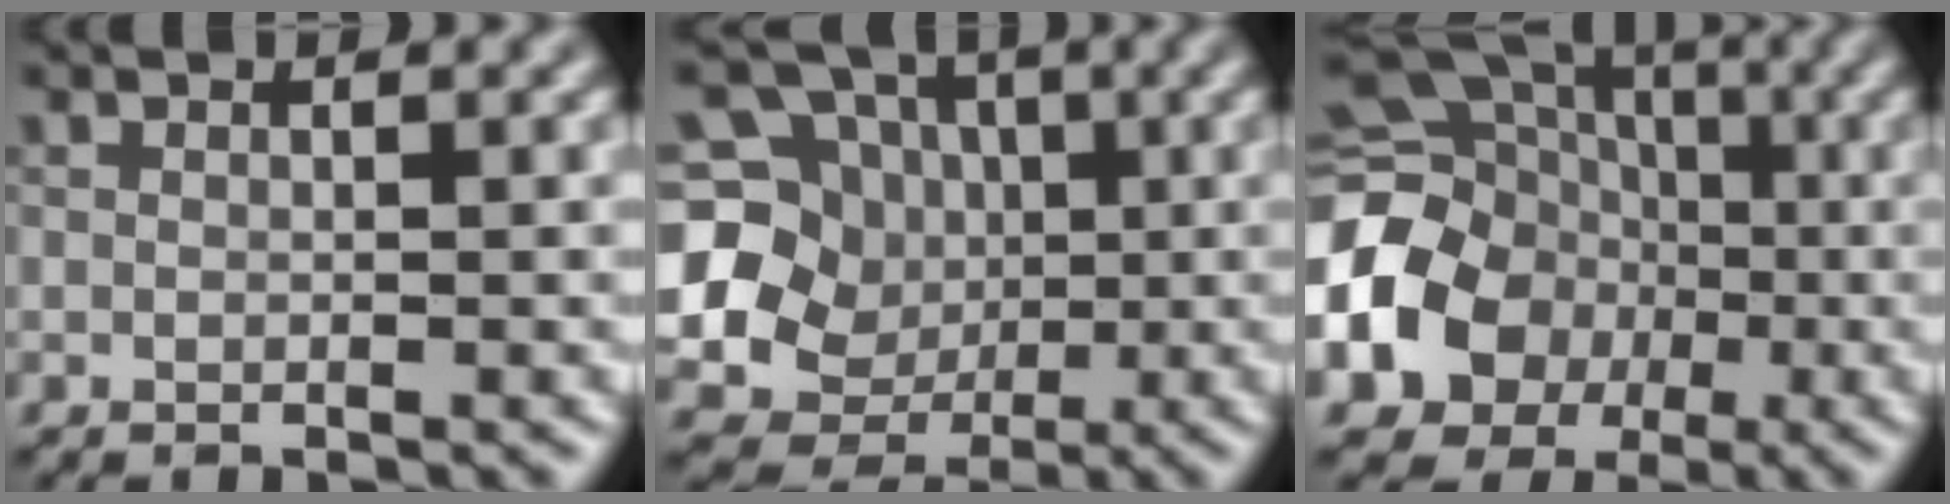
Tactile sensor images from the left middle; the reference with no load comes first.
{"total": 11.8, "force": [-0.3, 10.9, 4.5], "torque": [-0.110, 0.026, -0.030]}
{"total": 16.2, "force": [-4.0, 14.0, 7.0], "torque": [-0.160, -0.022, -0.096]}